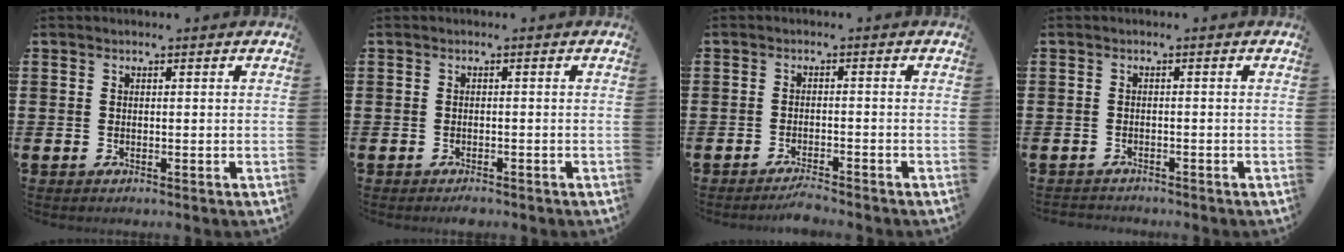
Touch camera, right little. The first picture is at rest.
{"total": 0.7, "force": [-0.6, 0.2, 0.2], "torque": [-0.006, -0.002, -0.012]}
{"total": 1.8, "force": [-1.8, -0.1, 0.5], "torque": [-0.010, 0.004, -0.035]}
{"total": 0.9, "force": [-0.9, 0.1, -0.1], "torque": [-0.001, 0.001, -0.019]}